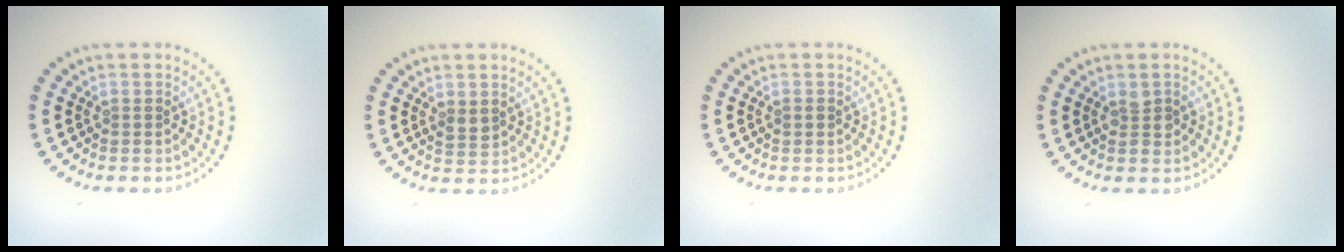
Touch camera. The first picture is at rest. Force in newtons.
{"total": 1.3, "press": 1.3, "slide": 0.2}
{"total": 0.7, "press": 0.7, "slide": 0.2}
{"total": 1.4, "press": 1.4, "slide": 0.2}